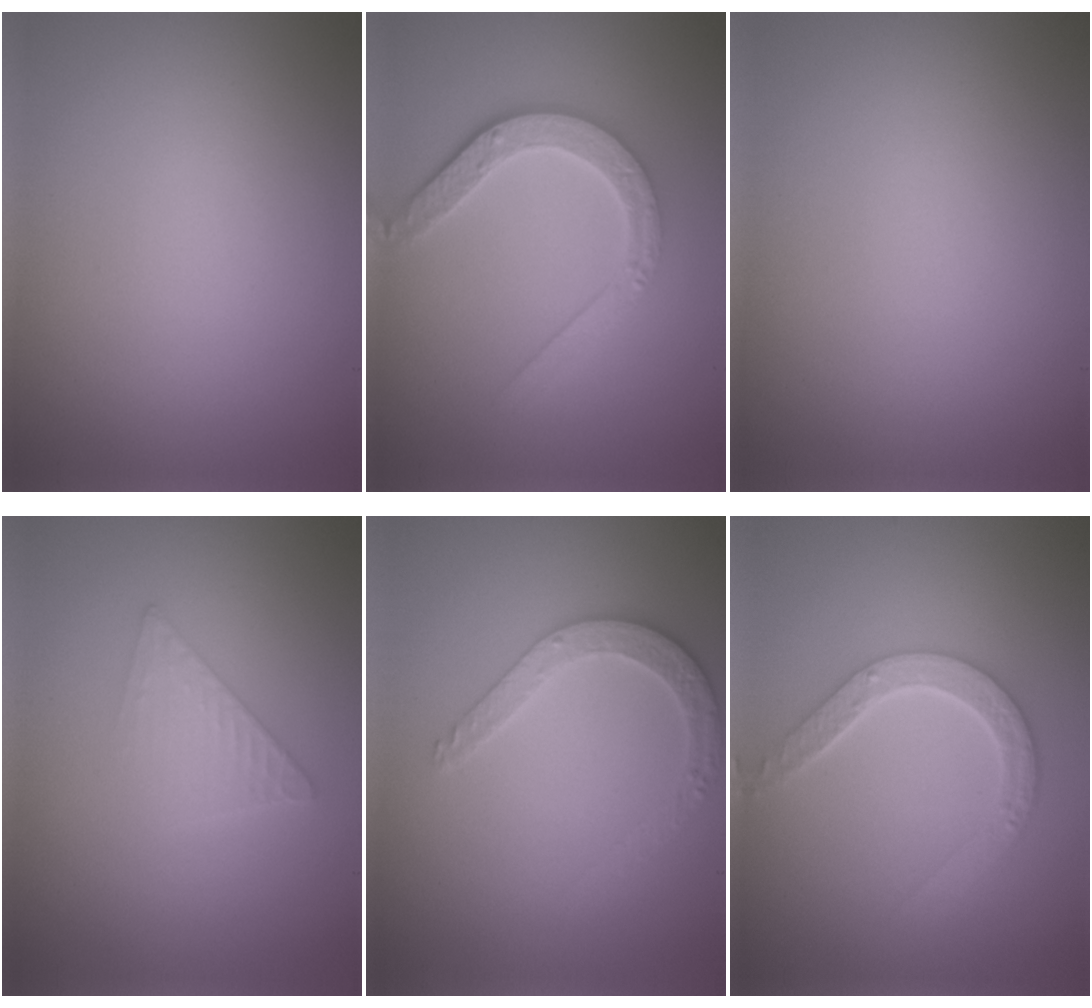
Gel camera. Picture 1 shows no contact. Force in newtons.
{"total": 4.7, "press": 3.5, "slide": 3.1}
{"total": 0.0}
{"total": 2.0, "press": 2.0, "slide": 0.2}
{"total": 2.8, "press": 2.7, "slide": 0.5}
{"total": 4.1, "press": 3.3, "slide": 2.4}